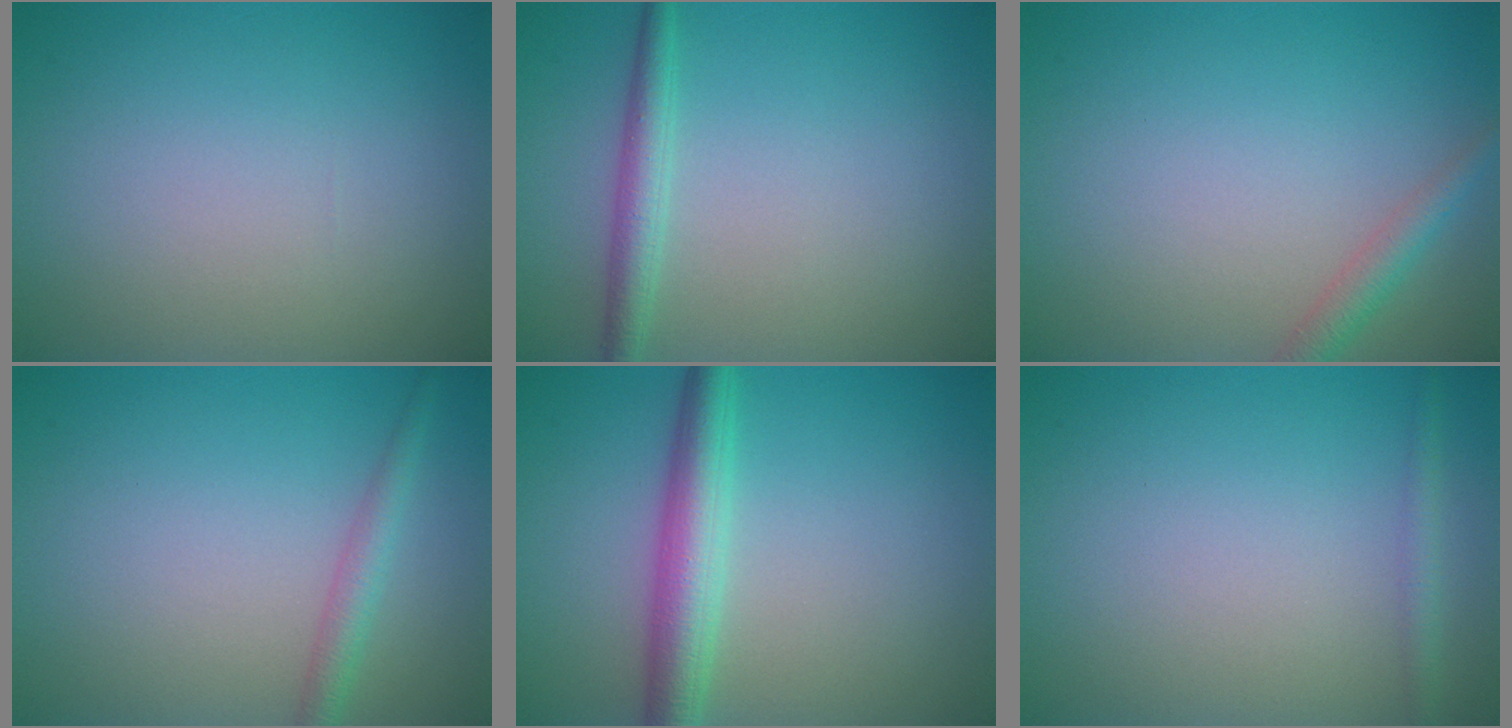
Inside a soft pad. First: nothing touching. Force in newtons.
{"total": 2.3, "press": 2.3, "slide": 0.1}
{"total": 2.0, "press": 2.0, "slide": 0.1}
{"total": 2.1, "press": 2.1, "slide": 0.1}
{"total": 4.4, "press": 4.4, "slide": 0.1}
{"total": 1.3, "press": 1.3, "slide": 0.1}